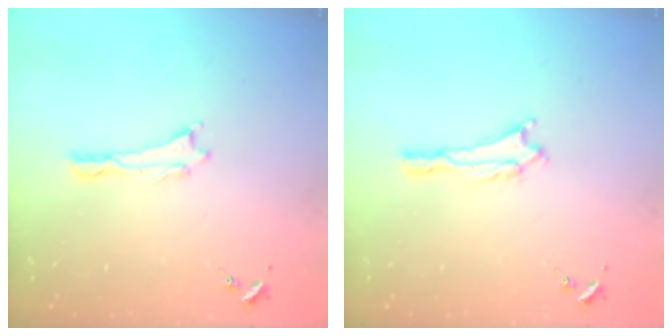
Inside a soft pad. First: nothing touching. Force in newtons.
{"total": 0.0}